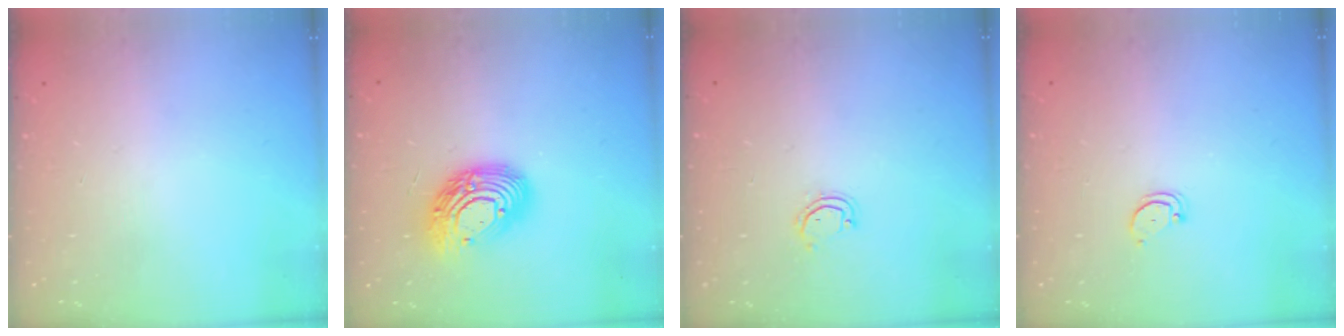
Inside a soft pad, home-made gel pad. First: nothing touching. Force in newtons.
{"total": 13.9, "press": 13.9, "slide": 0.9}
{"total": 3.4, "press": 3.4, "slide": 0.2}
{"total": 2.7, "press": 2.7, "slide": 0.2}